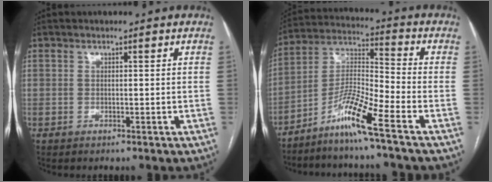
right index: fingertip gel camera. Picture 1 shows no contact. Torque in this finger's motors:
{"motor_torque": [0.31, -0.53, 0.03, -0.01]}